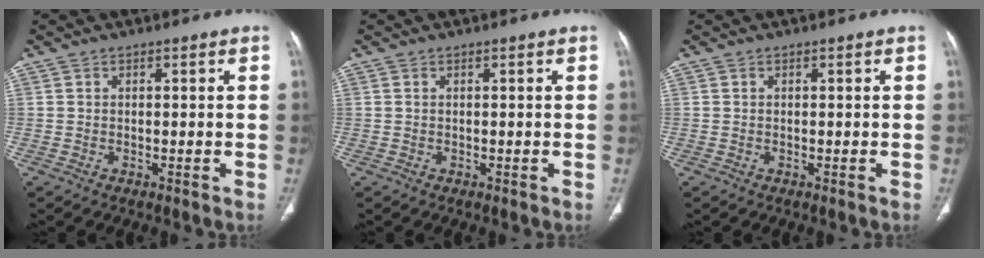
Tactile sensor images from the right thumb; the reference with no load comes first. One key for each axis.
{"total": 0.0}
{"total": 0.0}